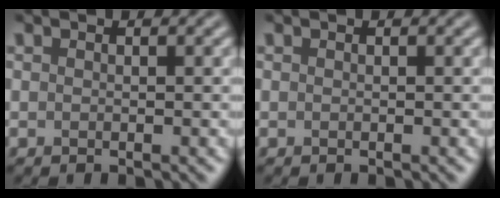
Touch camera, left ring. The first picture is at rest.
{"total": 0.0}